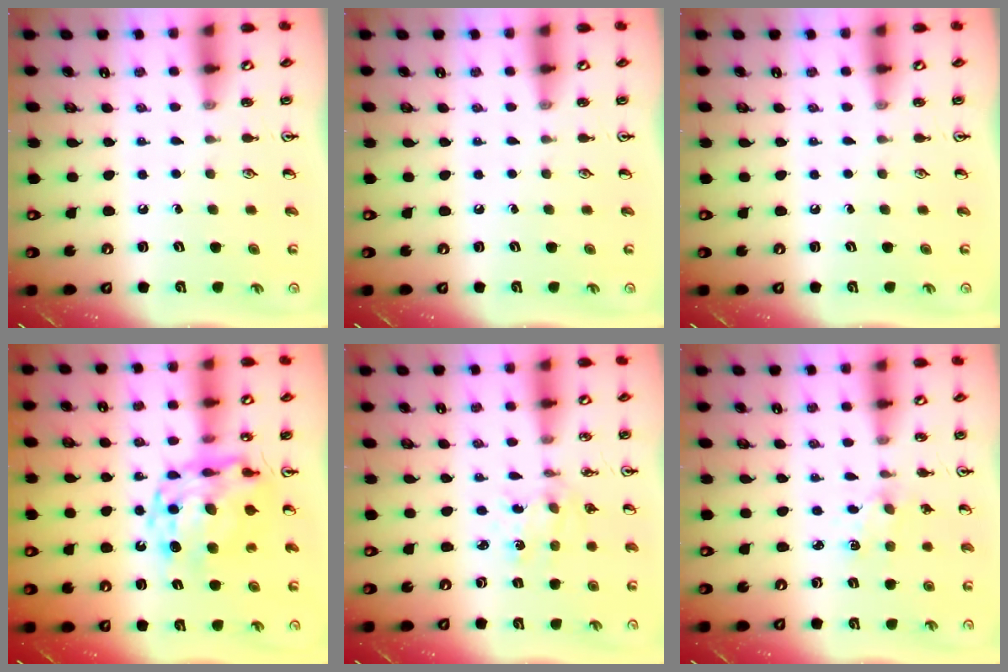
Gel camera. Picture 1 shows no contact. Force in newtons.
{"total": 0.0}
{"total": 0.0}
{"total": 14.2, "press": 14.2, "slide": 1.3}
{"total": 1.4, "press": 1.4, "slide": 0.2}
{"total": 2.0, "press": 2.0, "slide": 0.3}